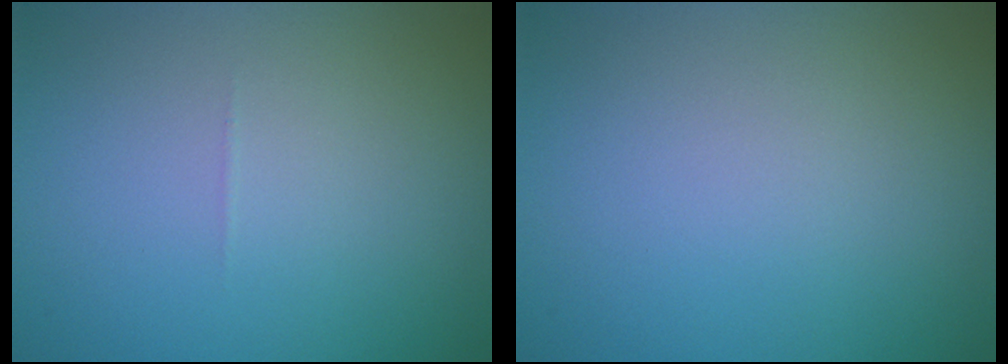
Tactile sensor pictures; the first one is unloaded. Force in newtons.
{"total": 0.0}